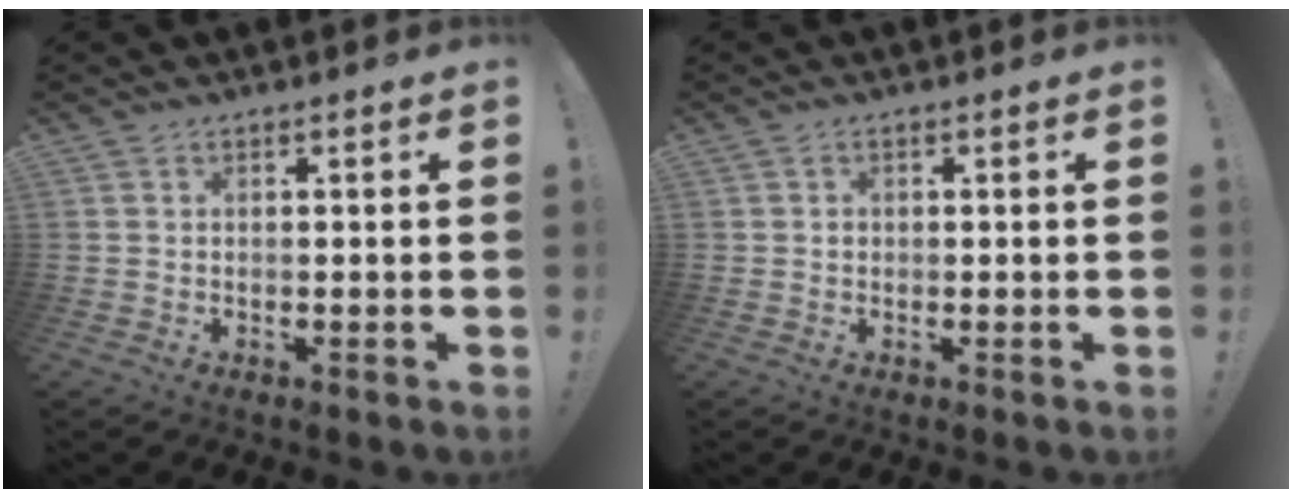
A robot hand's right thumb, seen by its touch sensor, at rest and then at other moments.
{"total": 0.7, "force": [-0.1, 0.7, 0.0], "torque": [-0.004, 0.006, -0.002]}